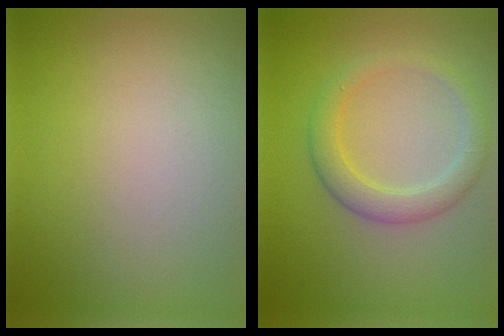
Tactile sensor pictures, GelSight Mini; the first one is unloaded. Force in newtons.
{"total": 2.8, "press": 2.8, "slide": 0.1}